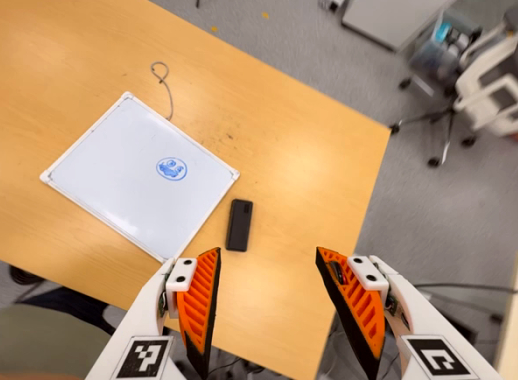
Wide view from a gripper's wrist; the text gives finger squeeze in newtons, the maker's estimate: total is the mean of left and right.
{"total": 0.0}